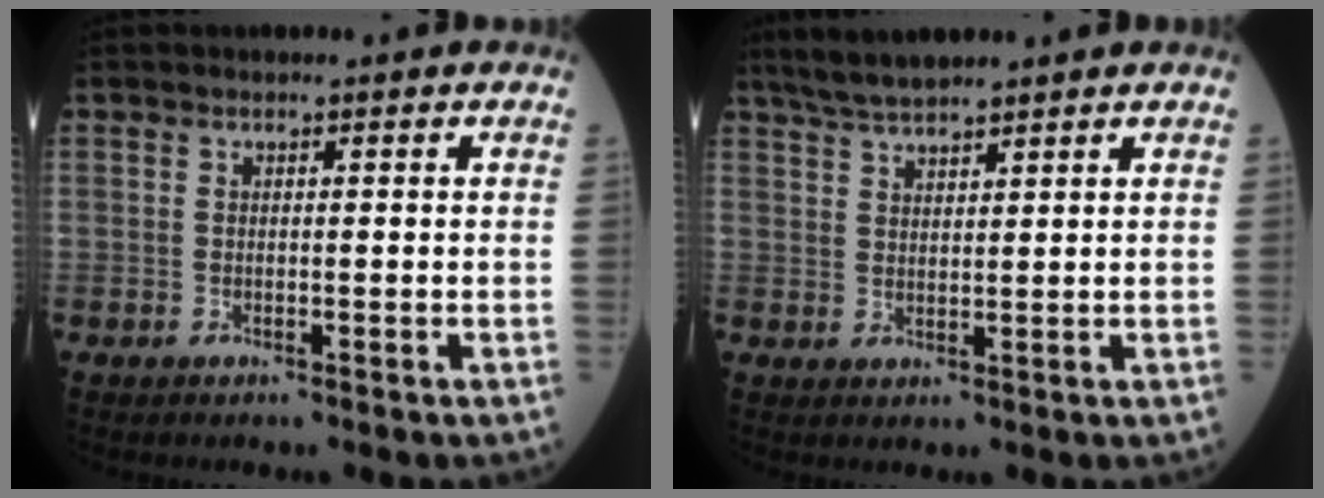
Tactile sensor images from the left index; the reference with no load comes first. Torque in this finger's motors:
{"motor_torque": [0.02, 0.02, 0.10, 0.02]}